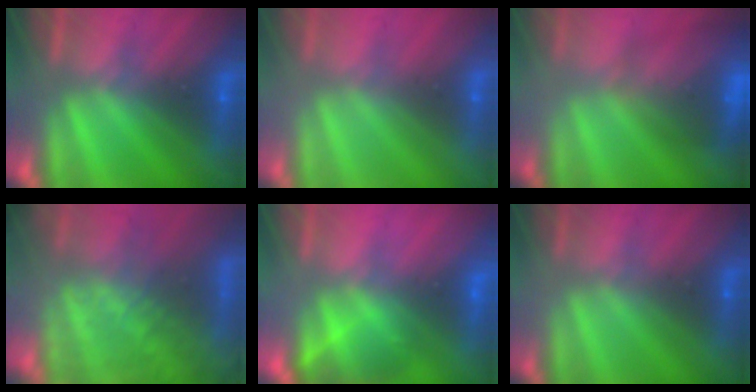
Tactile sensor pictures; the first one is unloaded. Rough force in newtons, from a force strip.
{"total": 3.4}
{"total": 9.0}
{"total": 9.4}
{"total": 2.9}
{"total": 4.5}